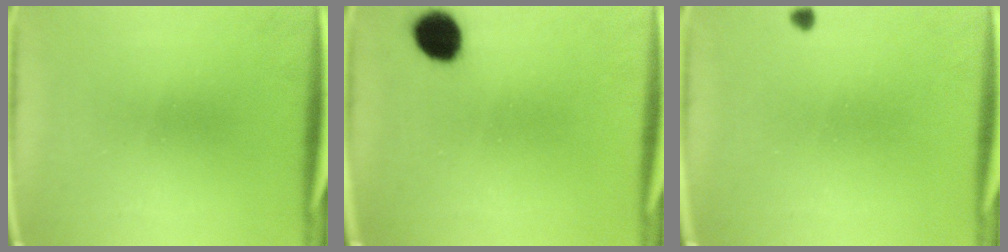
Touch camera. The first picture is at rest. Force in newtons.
{"total": 6.4}
{"total": 0.7}